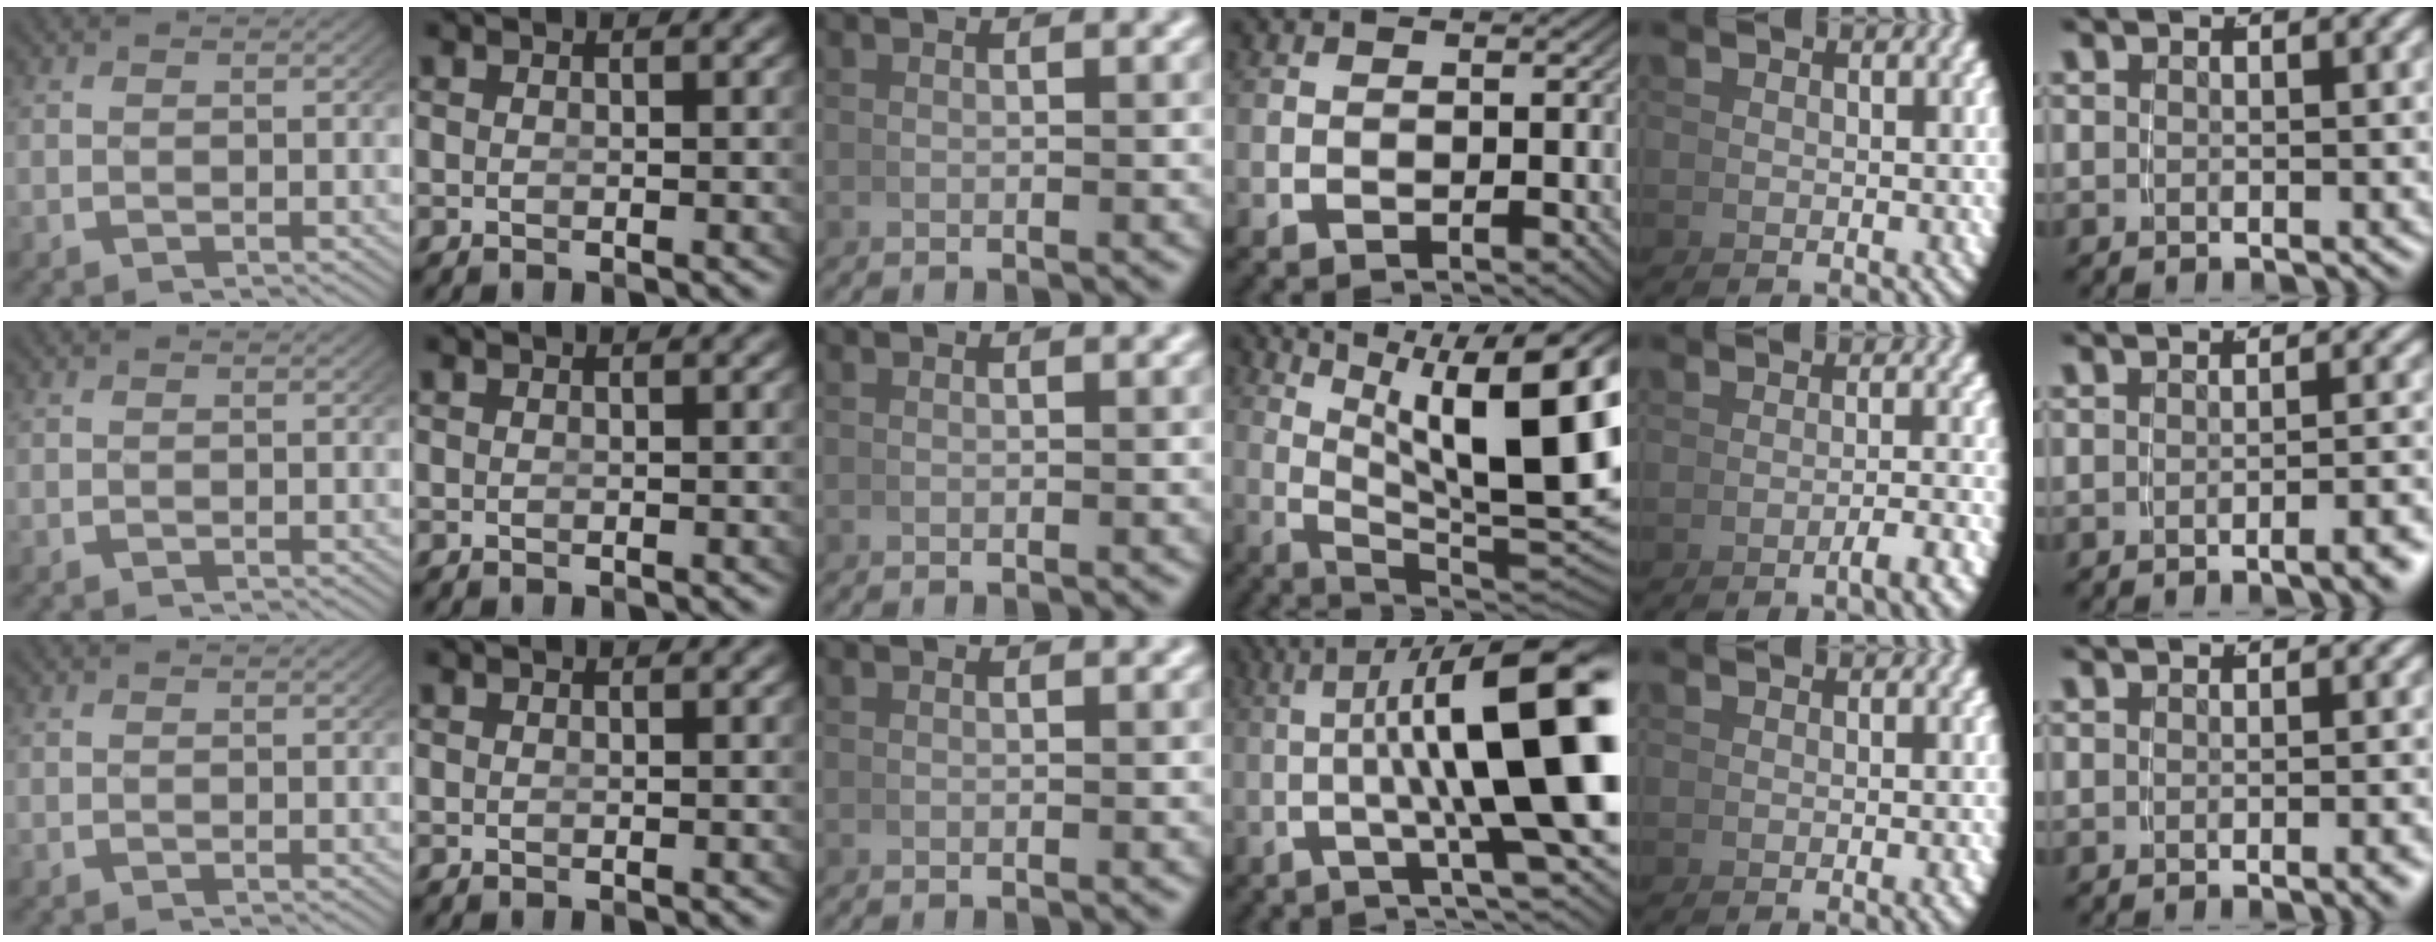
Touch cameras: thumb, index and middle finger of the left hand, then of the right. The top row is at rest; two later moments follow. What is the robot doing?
{"motion": "lift_and_place", "object": "cup"}